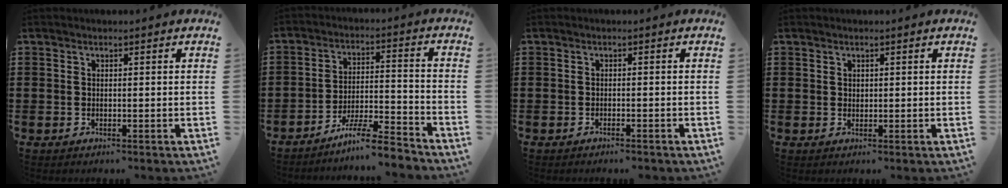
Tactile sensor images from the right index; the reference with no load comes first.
{"total": 7.3, "force": [-6.7, 0.2, 3.0], "torque": [-0.057, 0.003, -0.128]}
{"total": 0.9, "force": [-0.8, -0.1, 0.2], "torque": [-0.005, -0.002, -0.017]}
{"total": 0.7, "force": [0.4, 0.6, 0.2], "torque": [-0.006, 0.002, 0.008]}